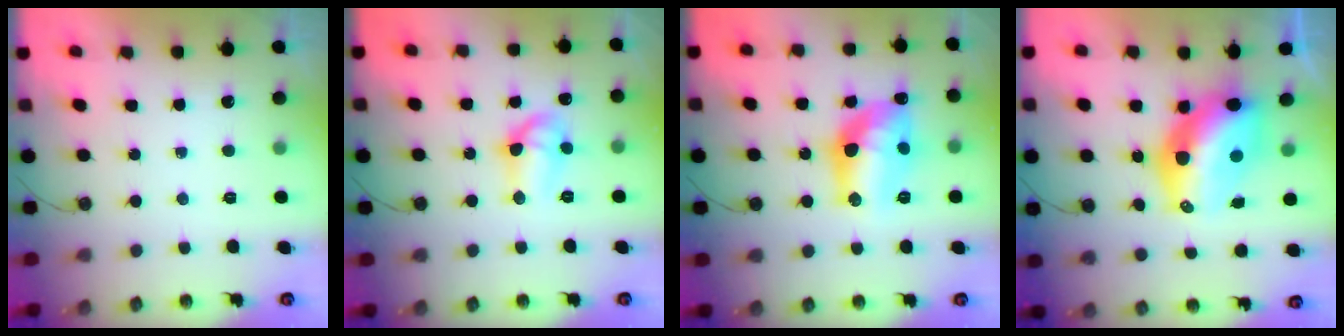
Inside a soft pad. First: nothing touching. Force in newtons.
{"total": 9.7, "press": 9.7, "slide": 1.1}
{"total": 13.9, "press": 13.9, "slide": 0.9}
{"total": 14.2, "press": 14.1, "slide": 1.1}